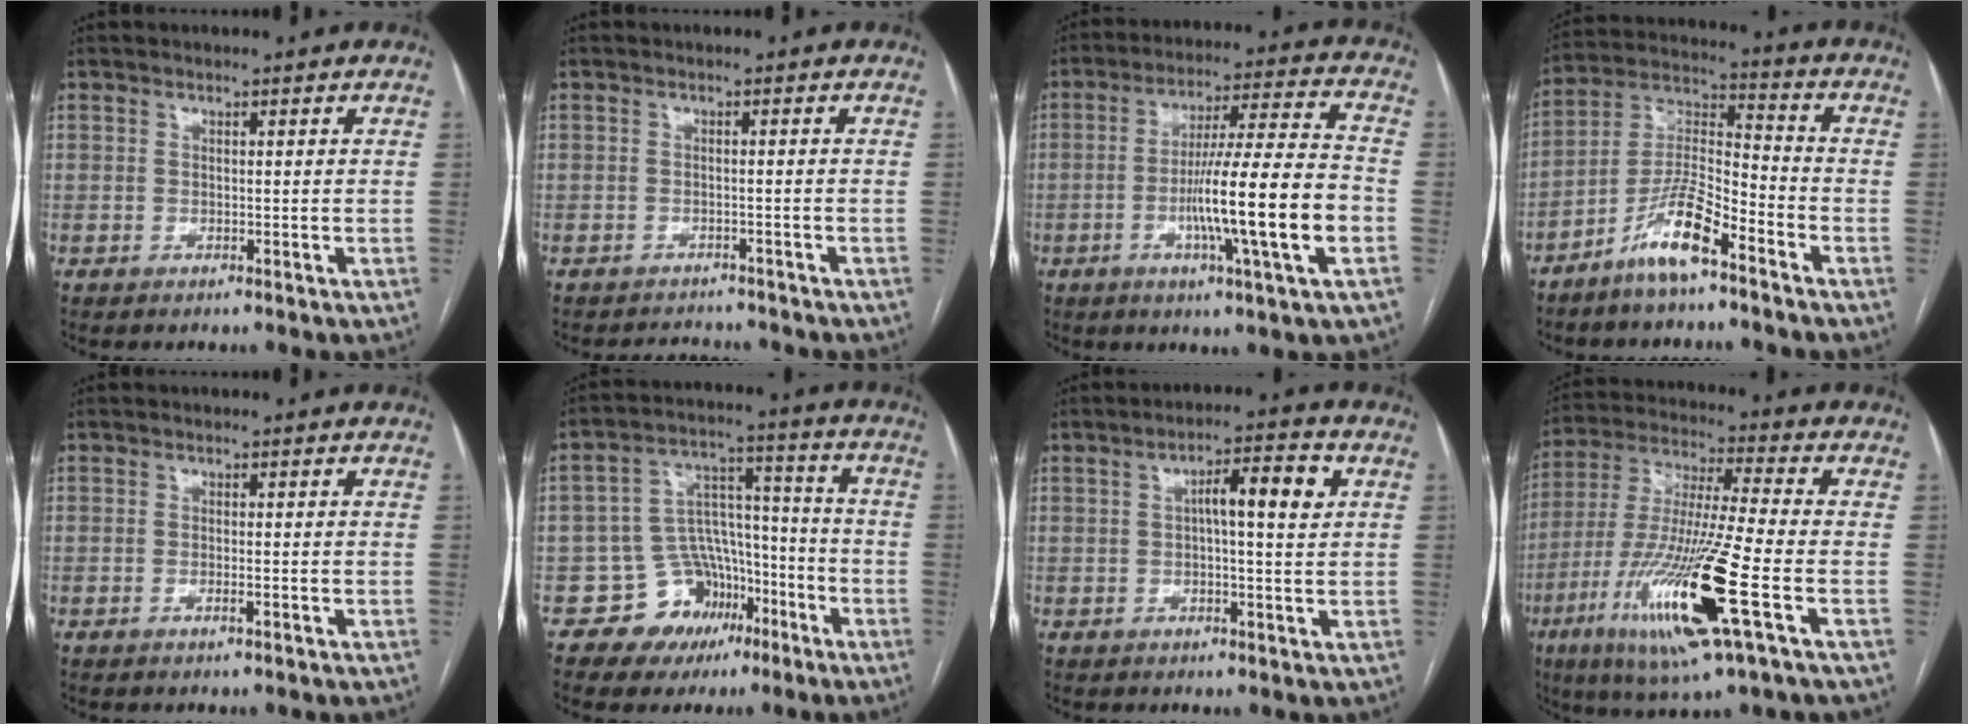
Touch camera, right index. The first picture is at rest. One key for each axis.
{"total": 4.4, "fx": -4.3, "fy": 1.1, "fz": 0.1, "tx": 0.002, "ty": 0.003, "tz": -0.059}
{"total": 16.5, "fx": -4.1, "fy": -0.6, "fz": 16.0, "tx": -0.270, "ty": -0.003, "tz": -0.072}
{"total": 10.2, "fx": -6.8, "fy": 1.7, "fz": 7.5, "tx": -0.154, "ty": 0.000, "tz": -0.133}
{"total": 0.9, "fx": -0.4, "fy": 0.0, "fz": 0.8, "tx": -0.017, "ty": -0.001, "tz": -0.006}
{"total": 10.5, "fx": -5.6, "fy": 8.4, "fz": 2.9, "tx": -0.031, "ty": 0.054, "tz": -0.080}
{"total": 7.1, "fx": 1.6, "fy": 1.3, "fz": 6.8, "tx": -0.109, "ty": 0.017, "tz": 0.024}
{"total": 19.2, "fx": -7.1, "fy": 0.7, "fz": 17.8, "tx": -0.380, "ty": -0.034, "tz": -0.133}